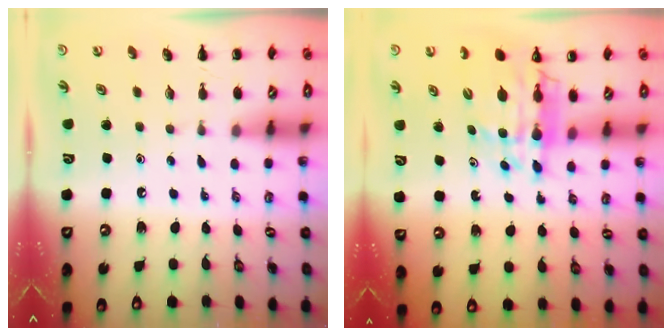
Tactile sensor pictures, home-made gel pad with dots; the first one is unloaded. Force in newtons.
{"total": 13.1, "press": 12.5, "slide": 3.7}